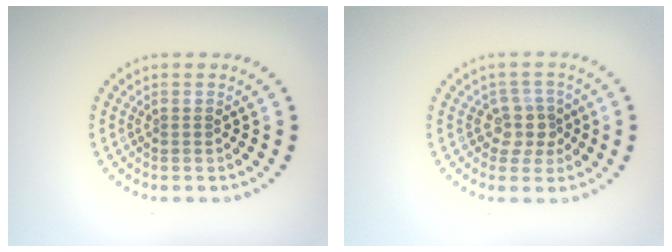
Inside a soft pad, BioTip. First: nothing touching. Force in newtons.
{"total": 2.3, "press": 1.9, "slide": 1.3}